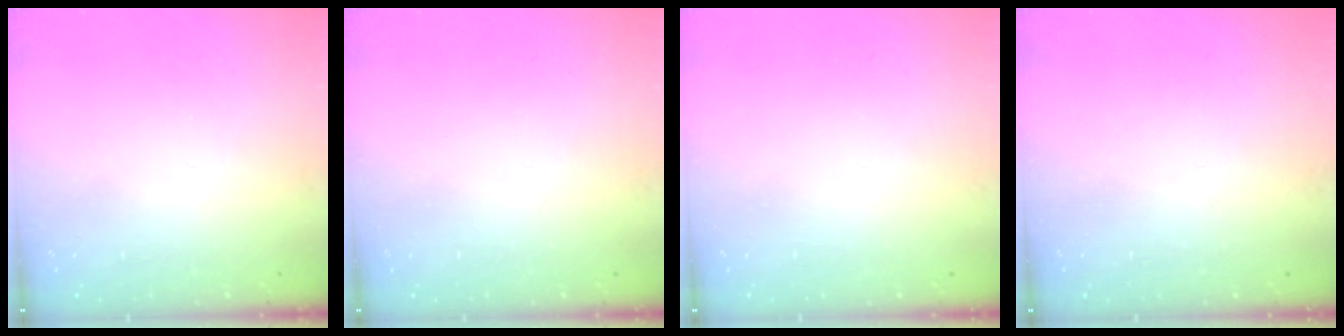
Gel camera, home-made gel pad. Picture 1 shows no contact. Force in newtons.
{"total": 0.0}
{"total": 0.0}
{"total": 2.8, "press": 2.8, "slide": 0.4}